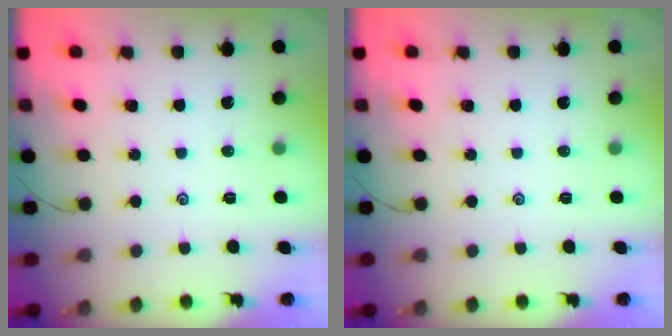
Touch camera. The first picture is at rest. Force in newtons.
{"total": 0.0}